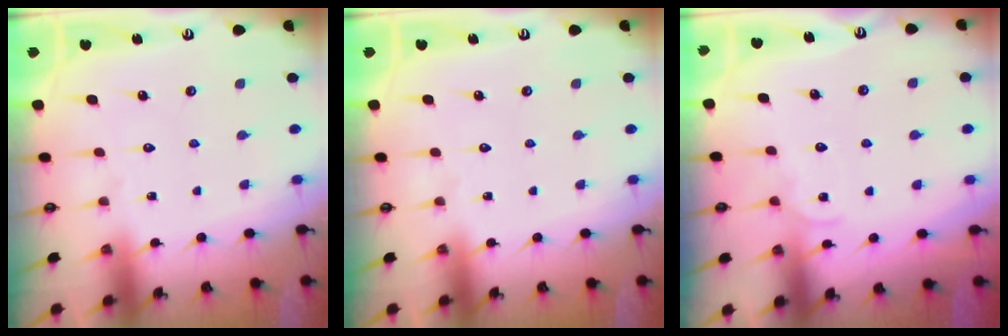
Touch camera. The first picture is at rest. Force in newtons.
{"total": 0.0}
{"total": 5.9, "press": 5.9, "slide": 0.5}